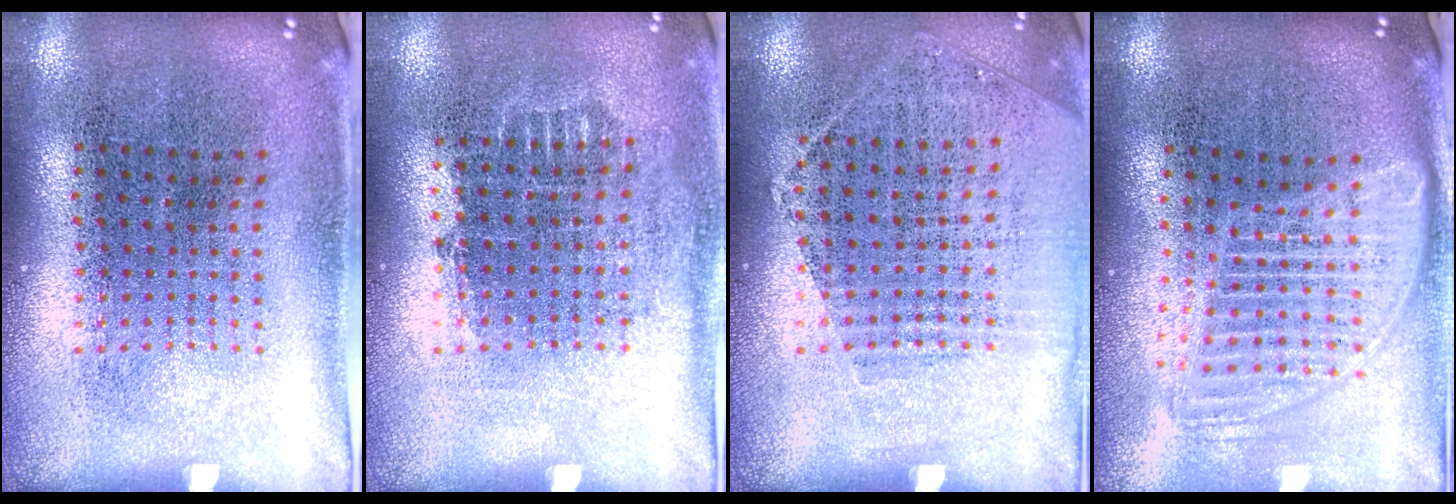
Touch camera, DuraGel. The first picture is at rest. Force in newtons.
{"total": 0.7, "press": 0.6, "slide": 0.3}
{"total": 1.1, "press": 1.0, "slide": 0.6}
{"total": 1.7, "press": 1.4, "slide": 0.9}